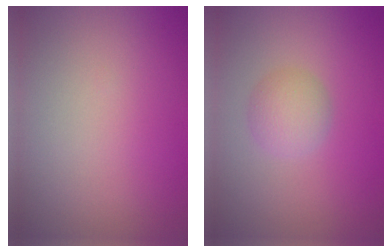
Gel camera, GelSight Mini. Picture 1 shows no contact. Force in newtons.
{"total": 2.4, "press": 2.4, "slide": 0.1}